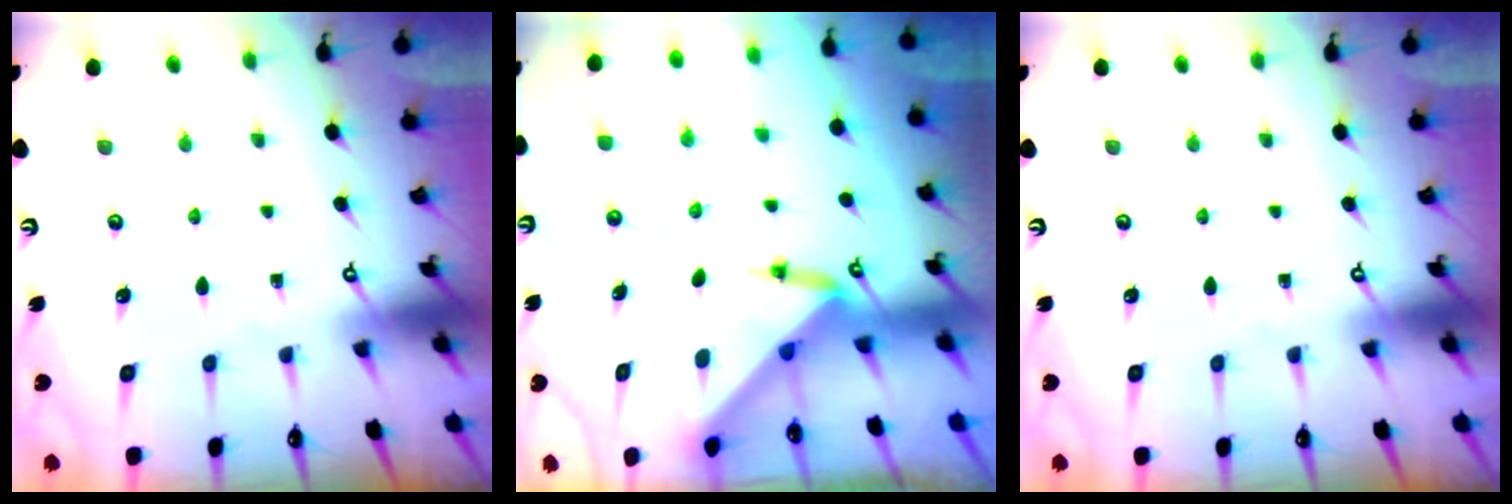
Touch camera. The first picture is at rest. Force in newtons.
{"total": 3.2, "press": 3.2, "slide": 0.0}
{"total": 0.0}